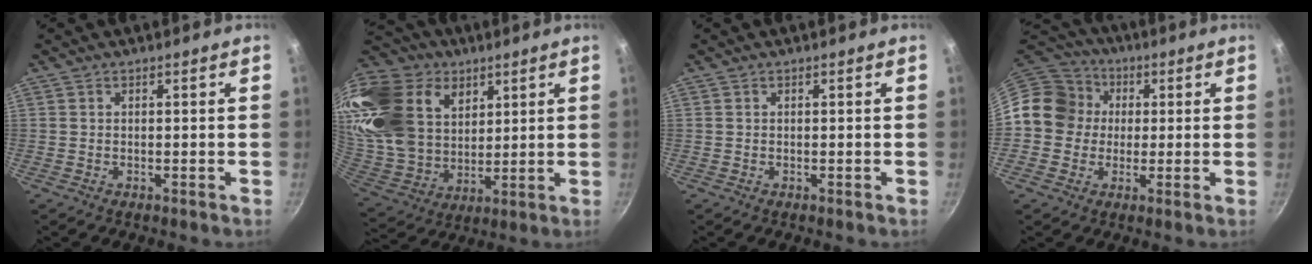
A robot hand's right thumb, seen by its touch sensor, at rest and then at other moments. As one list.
[{"total": 27.6, "force": [13.0, 19.4, 14.5], "torque": [-0.306, -0.017, 0.254]}, {"total": 0.0}, {"total": 12.1, "force": [1.1, 11.1, 4.7], "torque": [-0.048, 0.026, -0.001]}]